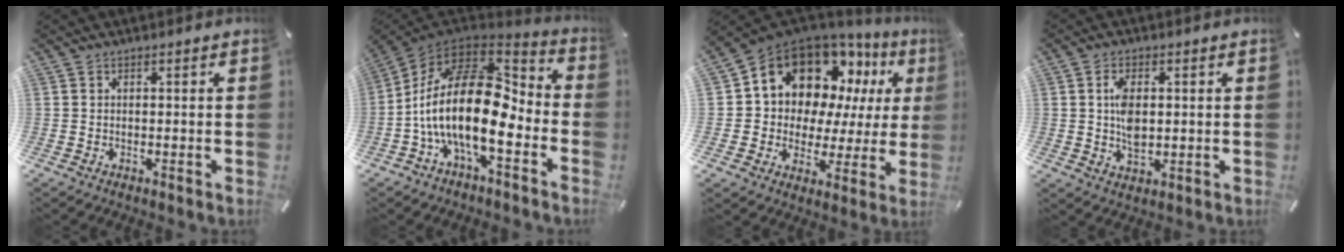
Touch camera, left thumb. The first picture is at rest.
{"total": 22.9, "force": [-4.4, 11.0, 19.5], "torque": [-0.397, 0.000, -0.078]}
{"total": 14.6, "force": [9.3, 10.0, 5.3], "torque": [-0.102, -0.077, 0.169]}
{"total": 6.3, "force": [0.6, 3.6, 5.1], "torque": [-0.100, -0.002, 0.004]}